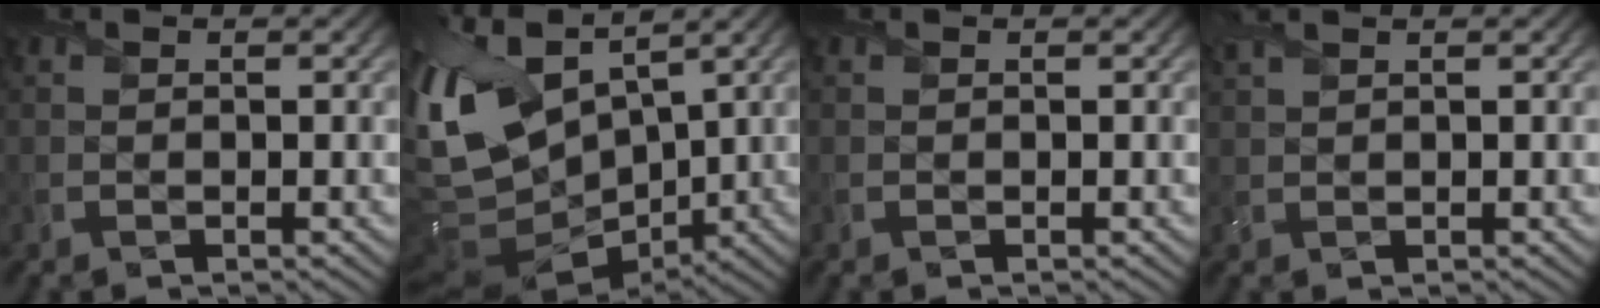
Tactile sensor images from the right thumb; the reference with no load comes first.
{"total": 15.3, "force": [3.7, 9.1, 11.7], "torque": [-0.290, -0.004, 0.089]}
{"total": 0.0}
{"total": 1.6, "force": [1.3, 0.2, 0.9], "torque": [-0.027, 0.011, 0.032]}